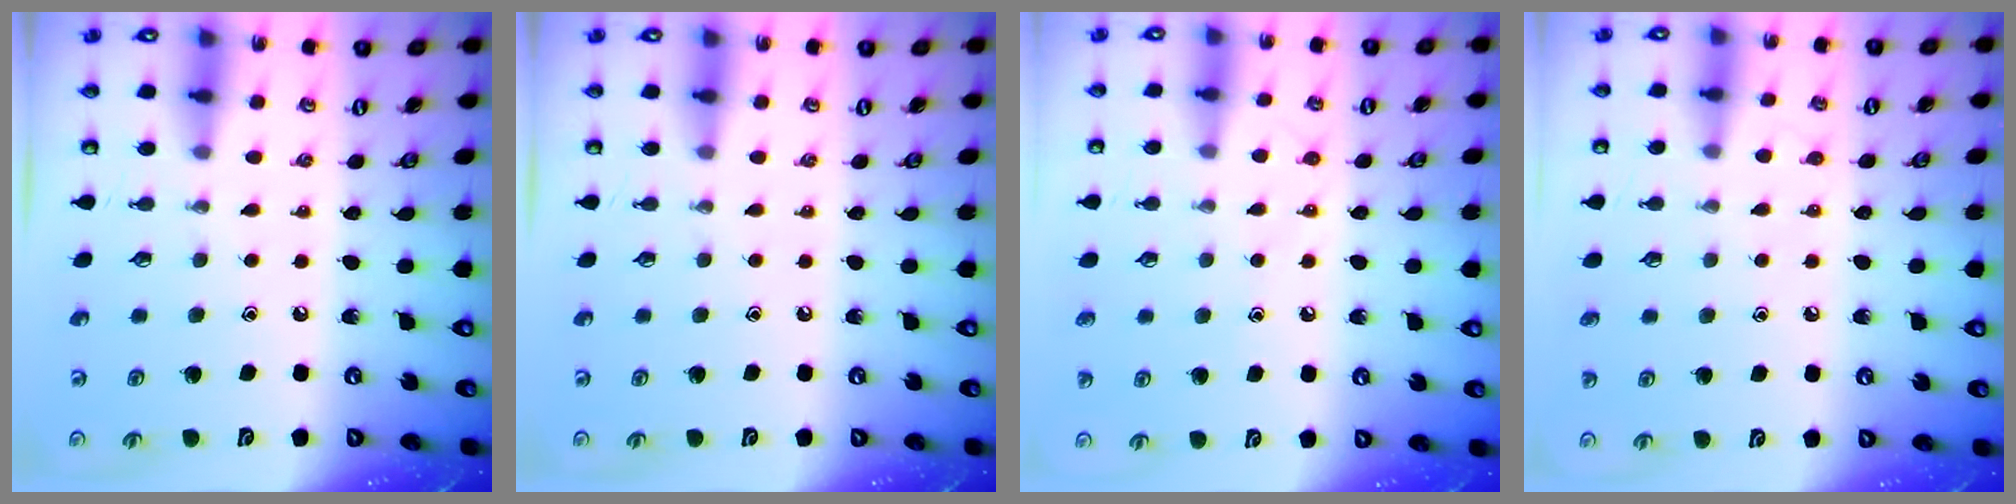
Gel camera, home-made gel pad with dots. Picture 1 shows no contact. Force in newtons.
{"total": 0.0}
{"total": 6.7, "press": 6.7, "slide": 0.6}
{"total": 4.9, "press": 4.9, "slide": 0.5}